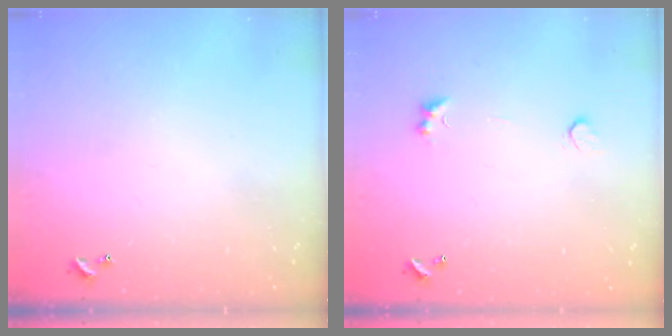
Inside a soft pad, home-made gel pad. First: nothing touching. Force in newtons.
{"total": 1.4, "press": 1.1, "slide": 0.9}